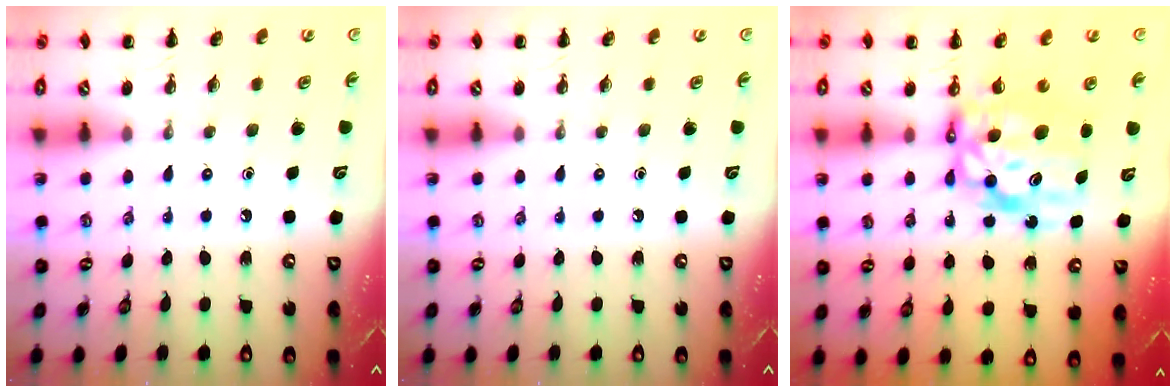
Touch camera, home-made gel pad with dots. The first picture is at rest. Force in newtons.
{"total": 0.0}
{"total": 9.7, "press": 9.3, "slide": 2.7}